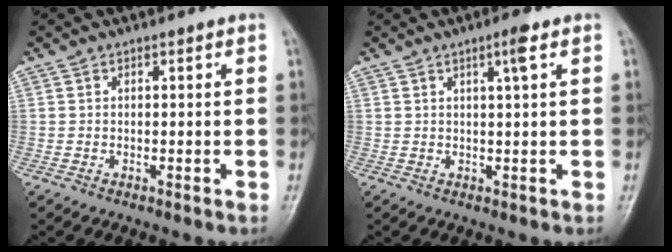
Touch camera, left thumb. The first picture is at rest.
{"total": 2.8, "force": [1.3, 0.0, 2.4], "torque": [-0.043, -0.003, 0.024]}